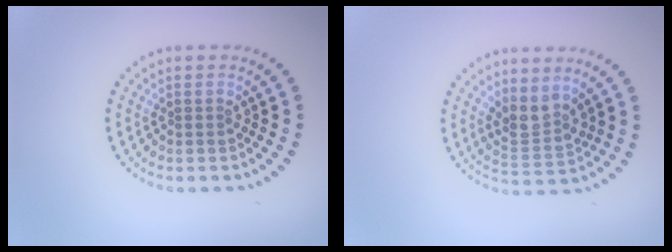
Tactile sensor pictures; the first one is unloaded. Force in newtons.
{"total": 2.6, "press": 2.0, "slide": 1.7}